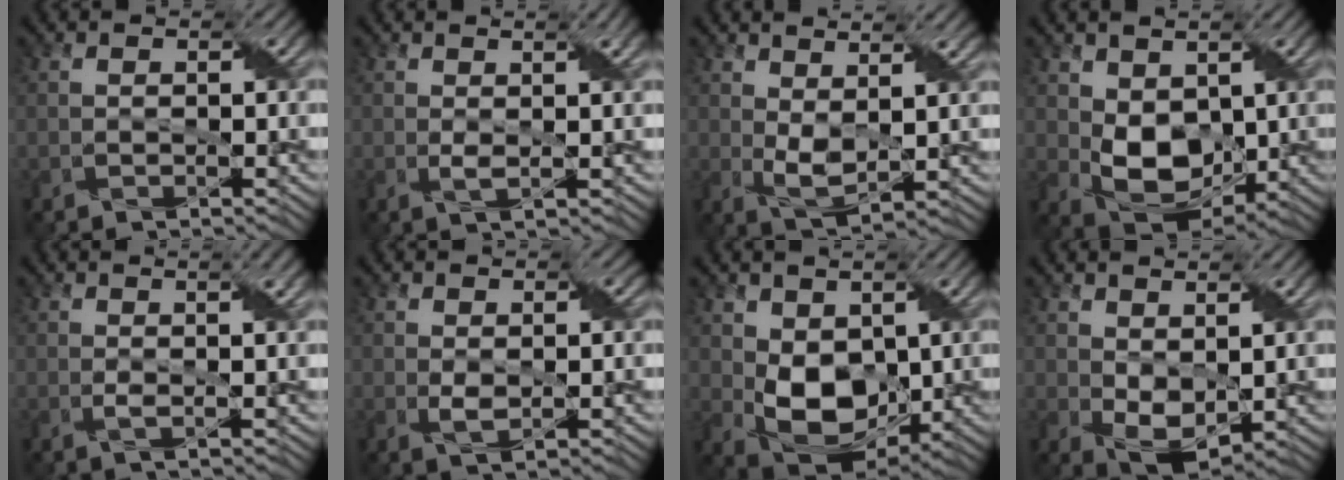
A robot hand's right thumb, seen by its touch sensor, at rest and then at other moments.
{"total": 3.3, "force": [1.0, 0.7, 3.1], "torque": [-0.056, 0.005, 0.017]}
{"total": 4.9, "force": [1.9, 2.1, 4.0], "torque": [-0.089, -0.003, 0.038]}
{"total": 7.4, "force": [1.1, 5.2, 5.2], "torque": [-0.116, -0.013, 0.024]}
{"total": 3.2, "force": [0.8, 0.7, 3.0], "torque": [-0.050, 0.009, 0.012]}
{"total": 2.1, "force": [0.4, 1.2, 1.7], "torque": [-0.035, -0.004, 0.011]}
{"total": 8.2, "force": [0.8, 5.7, 5.8], "torque": [-0.128, -0.015, 0.020]}
{"total": 5.2, "force": [1.0, 3.2, 4.0], "torque": [-0.090, -0.007, 0.021]}